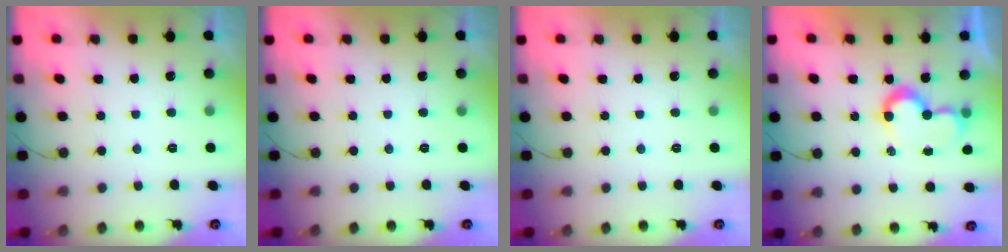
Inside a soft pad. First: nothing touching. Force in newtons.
{"total": 0.0}
{"total": 0.0}
{"total": 7.8, "press": 7.8, "slide": 0.1}